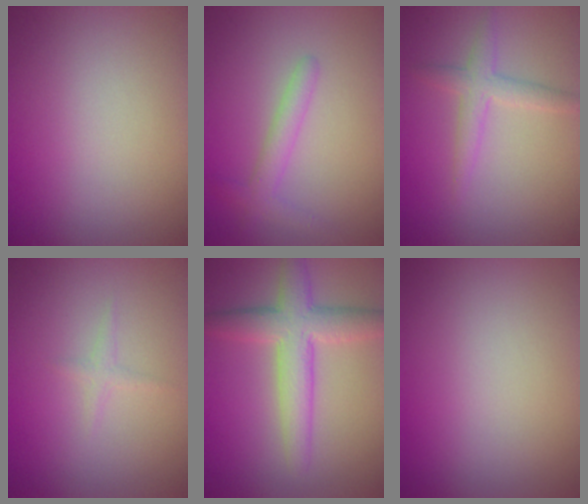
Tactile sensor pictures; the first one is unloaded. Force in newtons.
{"total": 2.1, "press": 2.1, "slide": 0.0}
{"total": 2.4, "press": 2.4, "slide": 0.1}
{"total": 0.8, "press": 0.8, "slide": 0.1}
{"total": 5.3, "press": 5.3, "slide": 0.2}
{"total": 0.0}